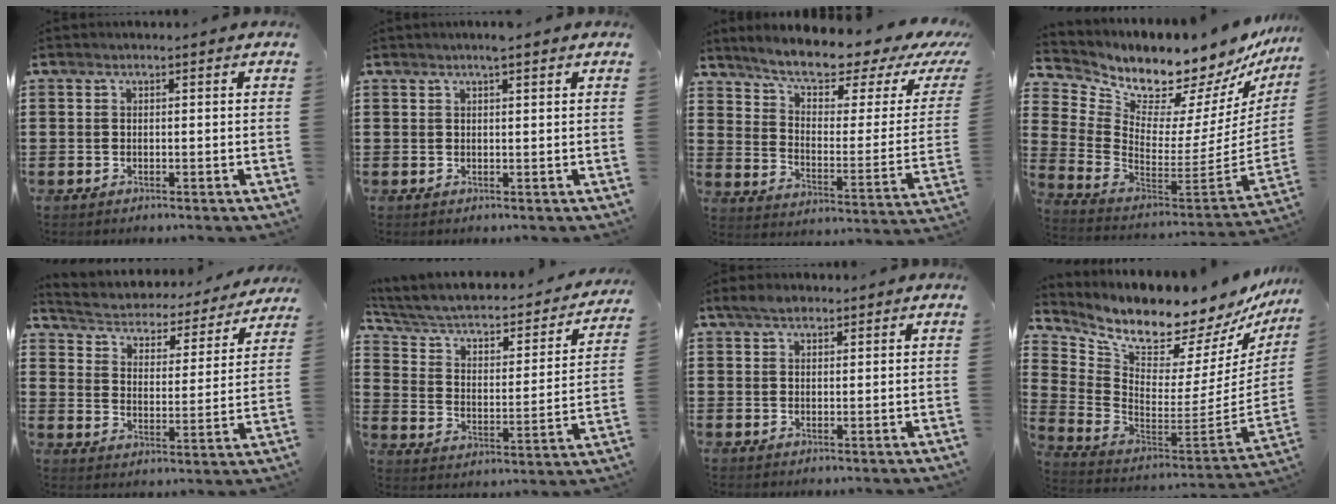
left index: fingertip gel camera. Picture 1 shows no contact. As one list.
[{"total": 2.3, "force": [1.7, 0.0, 1.5], "torque": [-0.031, 0.000, 0.031]}, {"total": 7.0, "force": [5.8, 1.4, 3.8], "torque": [-0.085, -0.043, 0.094]}, {"total": 8.3, "force": [7.8, 2.4, 1.5], "torque": [-0.067, -0.082, 0.131]}, {"total": 2.7, "force": [2.5, 0.8, 0.4], "torque": [-0.028, -0.025, 0.031]}, {"total": 4.6, "force": [3.1, 2.3, 2.5], "torque": [-0.067, -0.028, 0.043]}, {"total": 2.4, "force": [1.8, 1.2, 0.9], "torque": [-0.015, 0.004, 0.032]}, {"total": 8.7, "force": [7.9, 1.9, 2.9], "torque": [-0.091, -0.083, 0.132]}]